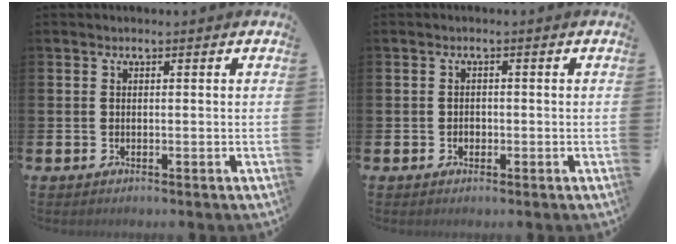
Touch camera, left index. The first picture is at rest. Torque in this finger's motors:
{"motor_torque": [0.07, -0.01, -0.02, 0.02]}